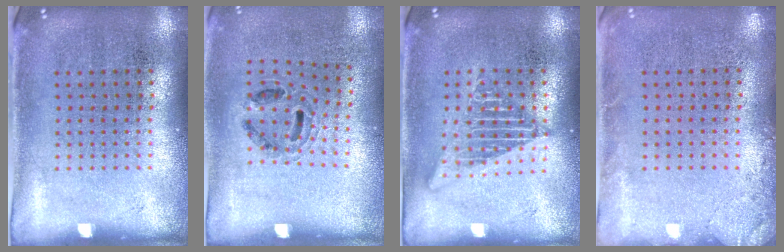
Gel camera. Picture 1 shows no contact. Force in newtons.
{"total": 0.8, "press": 0.8, "slide": 0.3}
{"total": 2.6, "press": 2.6, "slide": 0.3}
{"total": 1.4, "press": 1.4, "slide": 0.3}